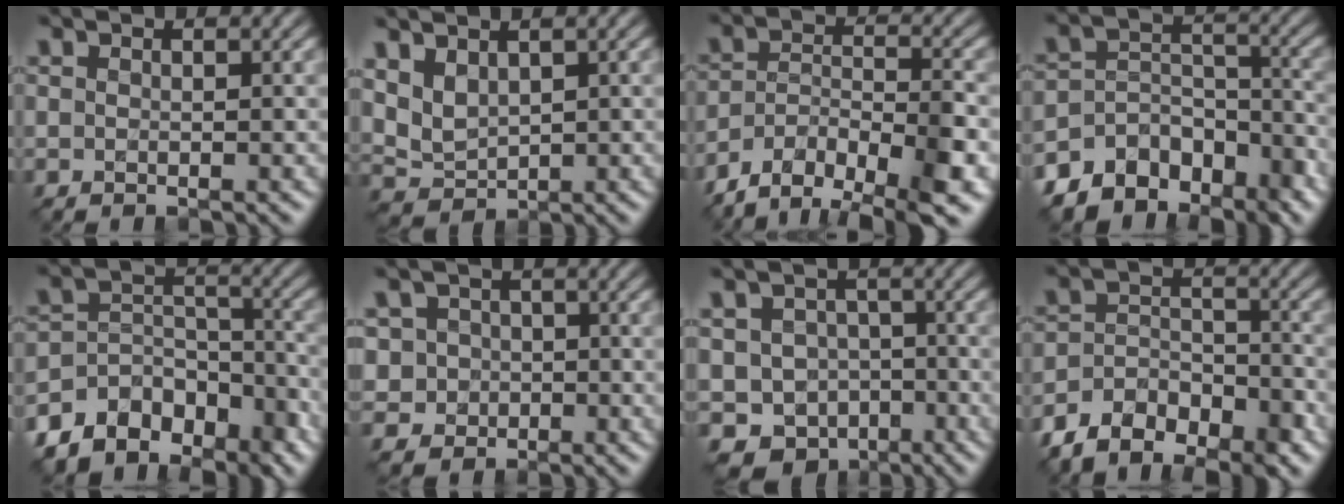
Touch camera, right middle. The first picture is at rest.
{"total": 3.1, "force": [1.6, 2.0, 1.9], "torque": [-0.049, -0.002, 0.033]}
{"total": 8.8, "force": [-6.2, 3.4, 5.2], "torque": [-0.084, -0.004, -0.114]}
{"total": 9.1, "force": [-7.4, 4.9, 2.1], "torque": [-0.028, 0.012, -0.120]}
{"total": 9.6, "force": [-7.6, 5.3, 2.4], "torque": [-0.034, 0.015, -0.124]}
{"total": 3.7, "force": [-0.3, 3.6, 0.7], "torque": [0.004, 0.017, -0.021]}
{"total": 6.0, "force": [-3.0, 4.8, 2.0], "torque": [-0.018, -0.008, -0.049]}
{"total": 7.2, "force": [-5.4, 3.5, 3.1], "torque": [-0.051, -0.007, -0.101]}